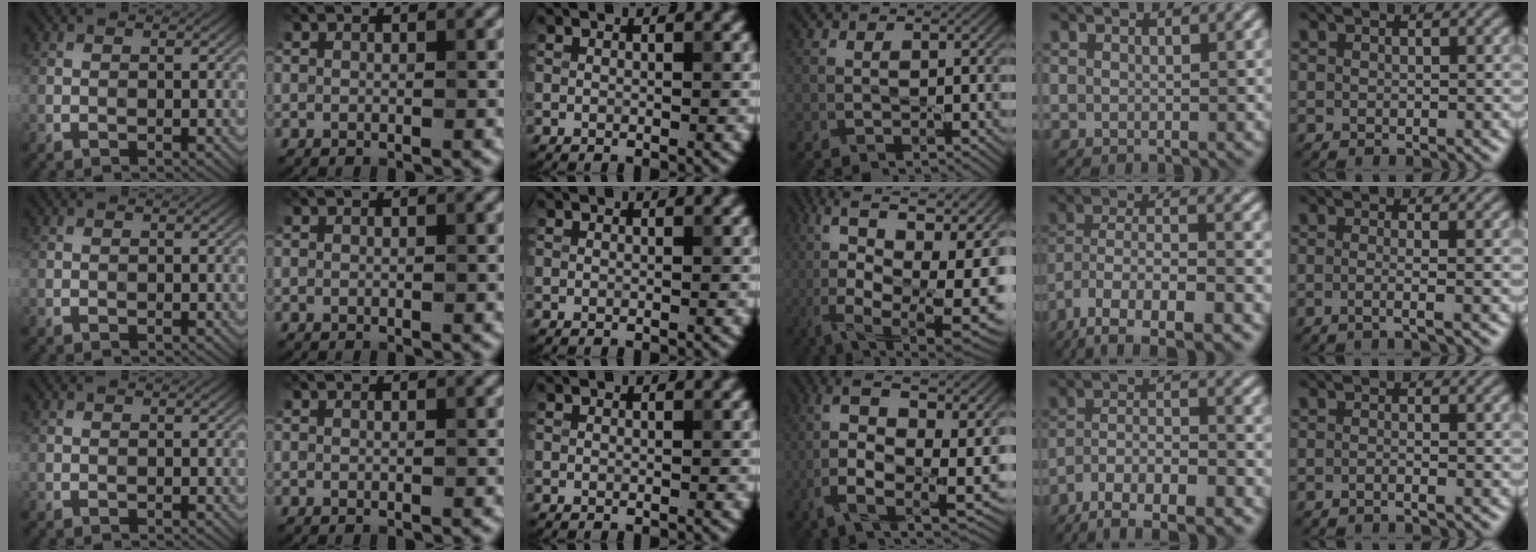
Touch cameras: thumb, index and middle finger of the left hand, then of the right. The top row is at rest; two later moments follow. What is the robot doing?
{"motion": "squeeze", "object": "bubble wrap"}